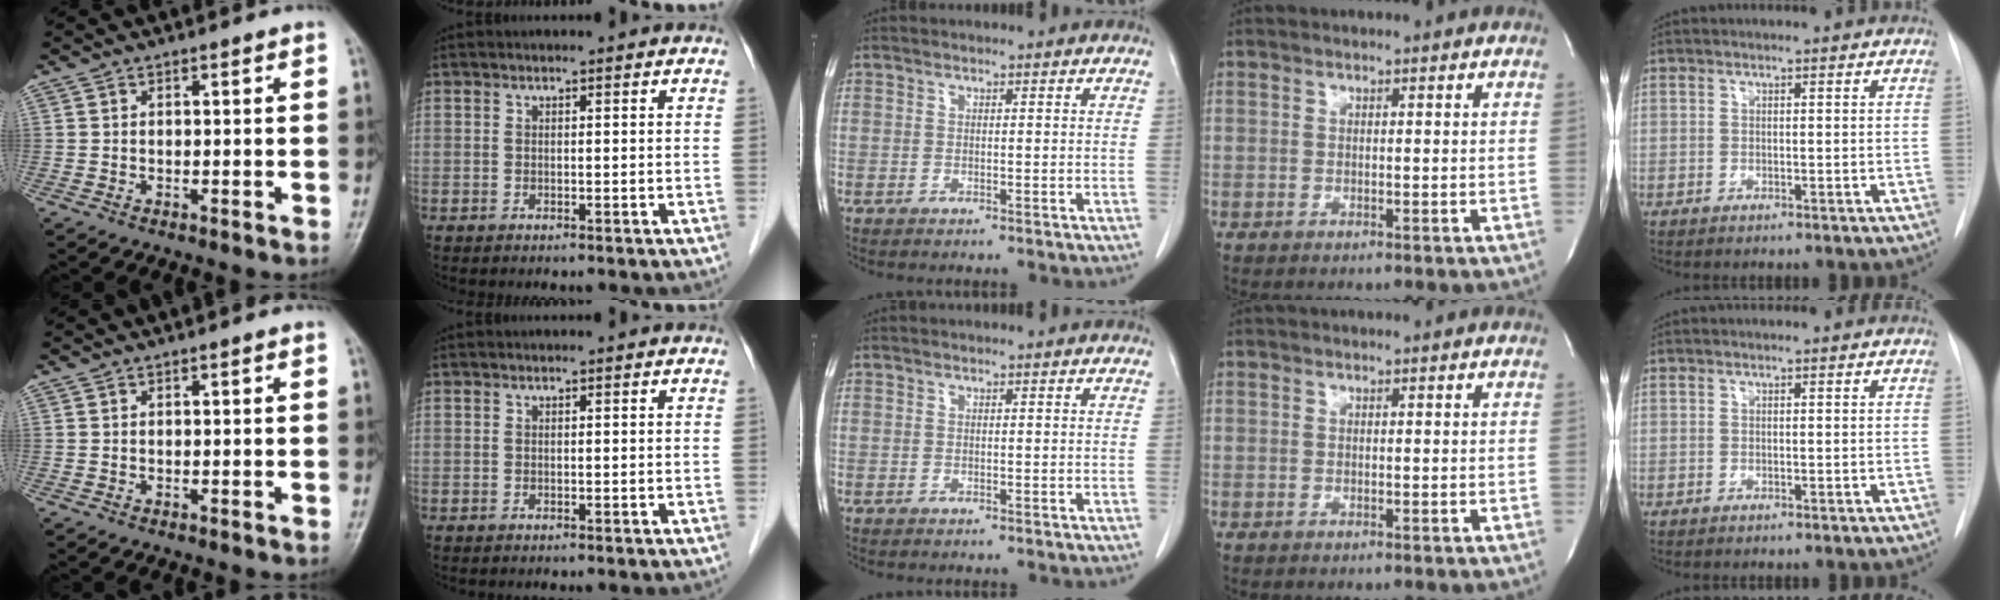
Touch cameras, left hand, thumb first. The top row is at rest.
{}